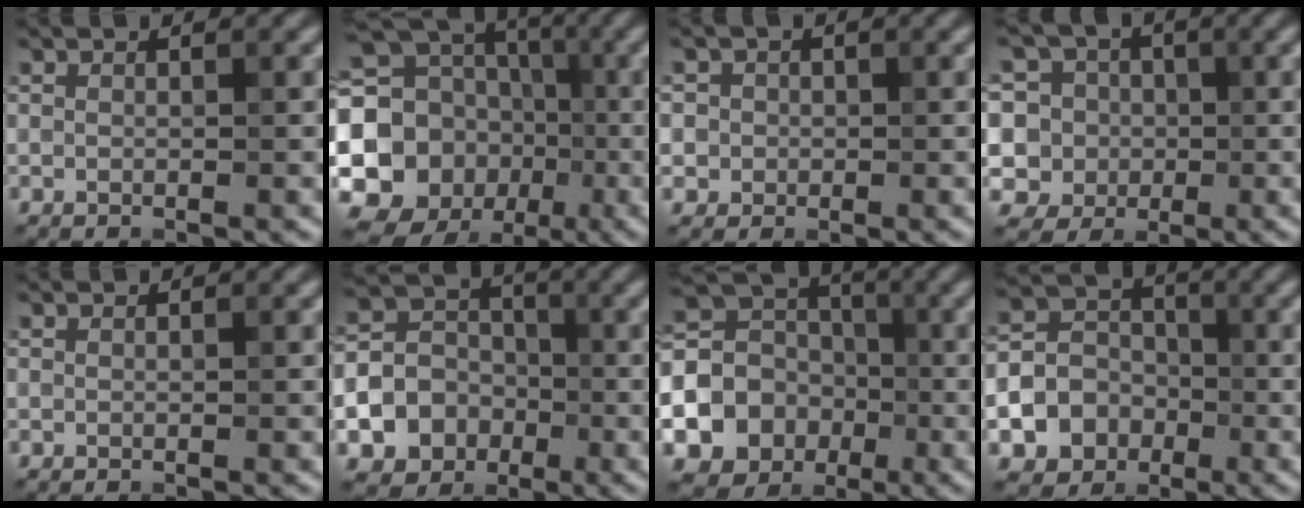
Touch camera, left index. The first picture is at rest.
{"total": 18.0, "force": [-1.9, 16.3, 7.3], "torque": [-0.173, 0.000, -0.059]}
{"total": 2.8, "force": [0.4, 2.7, 0.7], "torque": [0.011, 0.012, -0.004]}
{"total": 10.3, "force": [3.5, 8.8, 4.1], "torque": [-0.093, 0.043, 0.031]}
{"total": 0.0}
{"total": 9.6, "force": [-3.6, 8.5, 2.8], "torque": [-0.053, -0.023, -0.077]}
{"total": 15.6, "force": [-4.0, 14.4, 4.5], "torque": [-0.122, -0.016, -0.093]}
{"total": 8.3, "force": [-3.2, 7.3, 2.5], "torque": [-0.039, -0.013, -0.069]}